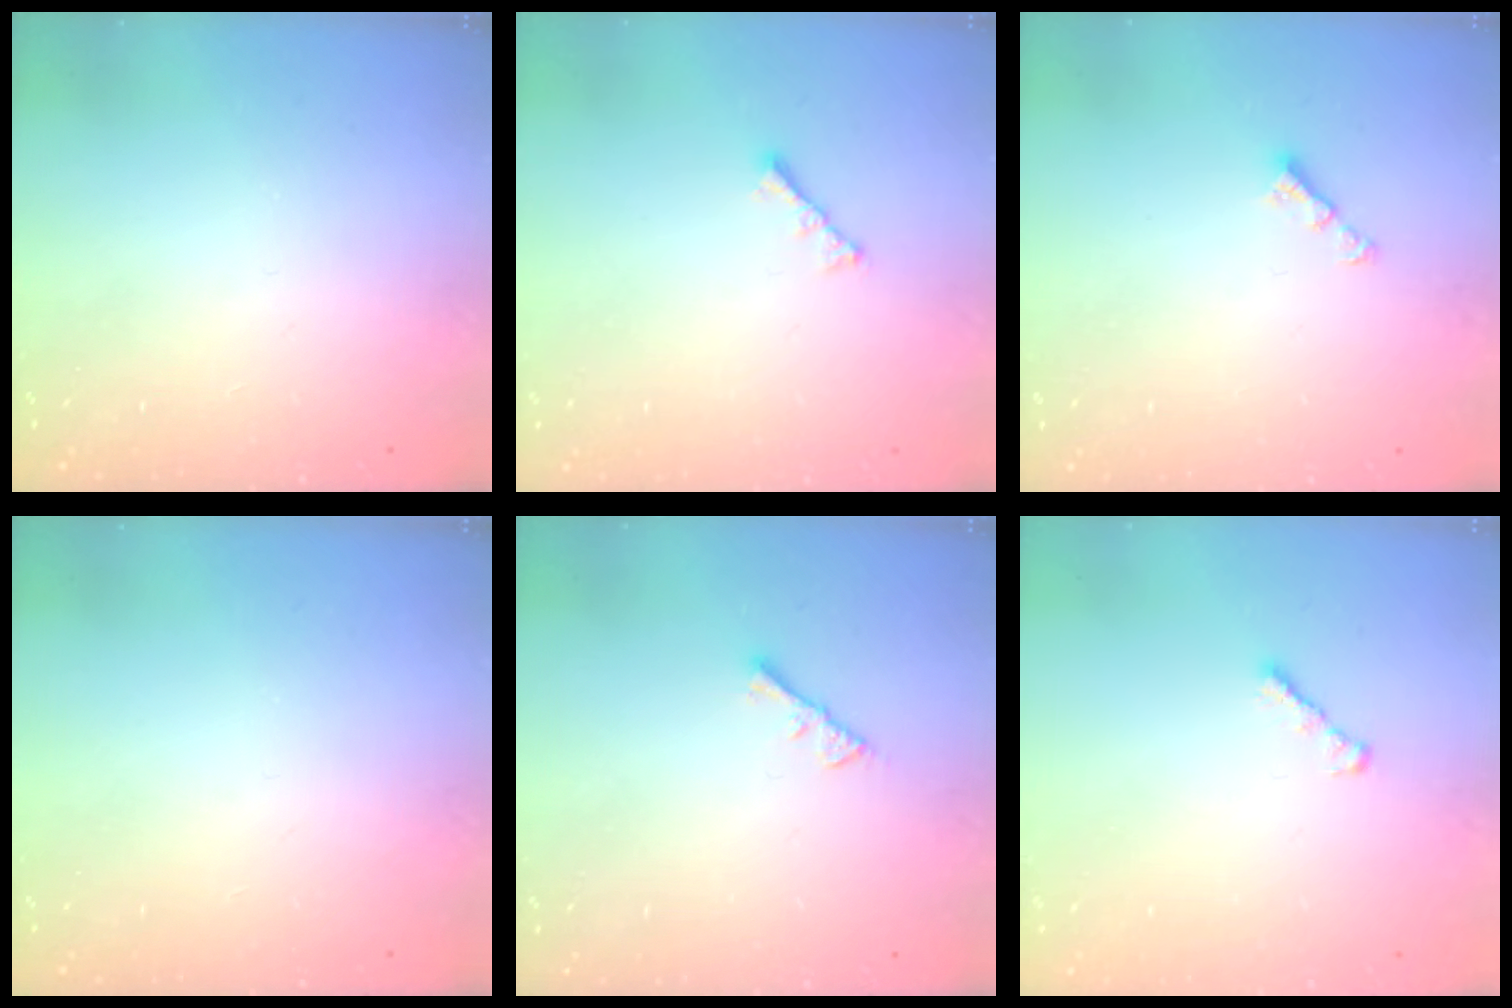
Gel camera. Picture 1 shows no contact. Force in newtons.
{"total": 2.4, "press": 2.3, "slide": 0.6}
{"total": 3.0, "press": 2.9, "slide": 0.5}
{"total": 0.0}
{"total": 2.3, "press": 2.2, "slide": 0.4}
{"total": 2.4, "press": 2.3, "slide": 0.6}